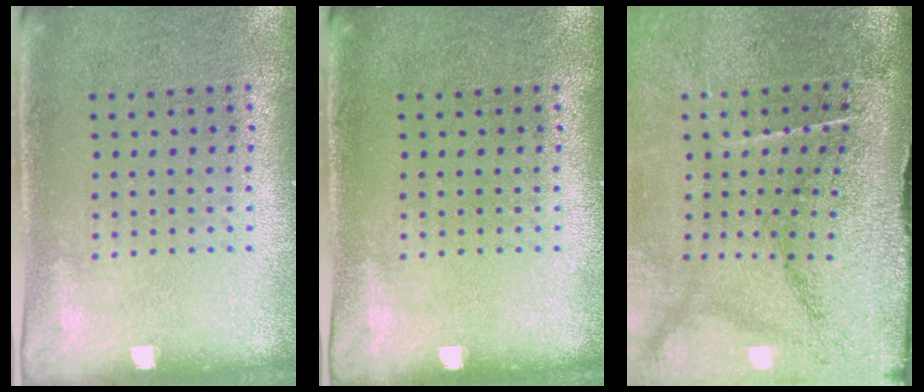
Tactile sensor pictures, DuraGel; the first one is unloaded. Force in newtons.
{"total": 0.0}
{"total": 4.8, "press": 3.8, "slide": 3.0}